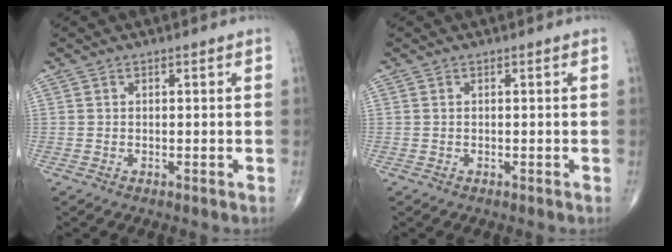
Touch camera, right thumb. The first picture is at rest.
{"total": 0.0}